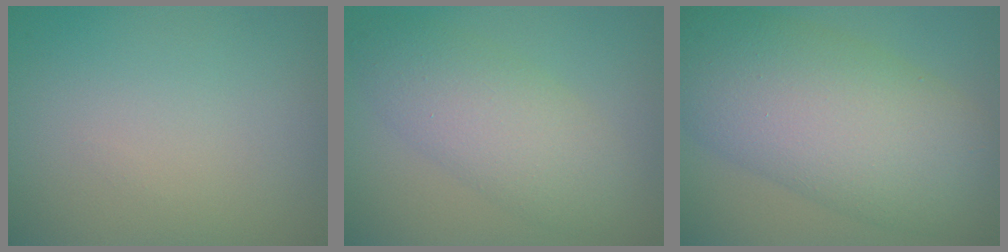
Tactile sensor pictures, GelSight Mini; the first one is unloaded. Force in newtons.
{"total": 5.3, "press": 5.3, "slide": 0.1}
{"total": 11.9, "press": 11.9, "slide": 0.3}